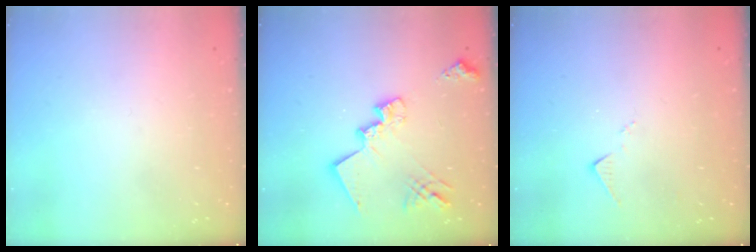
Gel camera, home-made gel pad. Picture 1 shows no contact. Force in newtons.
{"total": 18.3, "press": 18.3, "slide": 1.3}
{"total": 6.6, "press": 6.6, "slide": 0.4}